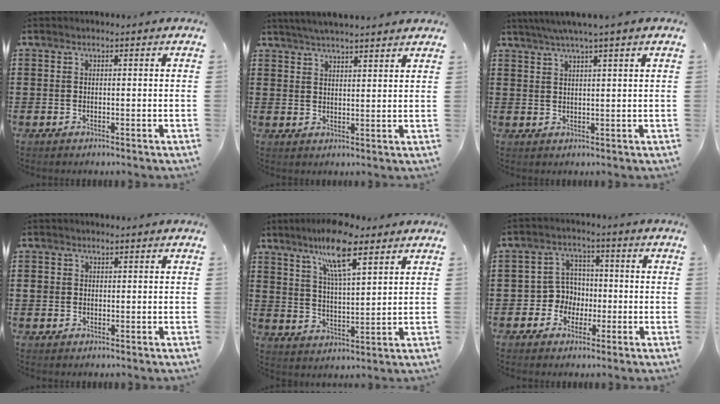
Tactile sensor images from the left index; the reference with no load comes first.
{"total": 3.5, "force": [3.3, -0.3, 1.0], "torque": [-0.028, -0.008, 0.059]}
{"total": 3.5, "force": [2.7, -0.7, 2.1], "torque": [-0.045, -0.004, 0.048]}
{"total": 1.1, "force": [0.3, 1.0, 0.4], "torque": [-0.011, 0.009, 0.005]}
{"total": 10.1, "force": [6.9, 1.9, 7.1], "torque": [-0.138, -0.012, 0.118]}
{"total": 5.2, "force": [-1.4, 4.9, 1.0], "torque": [-0.045, 0.012, -0.030]}